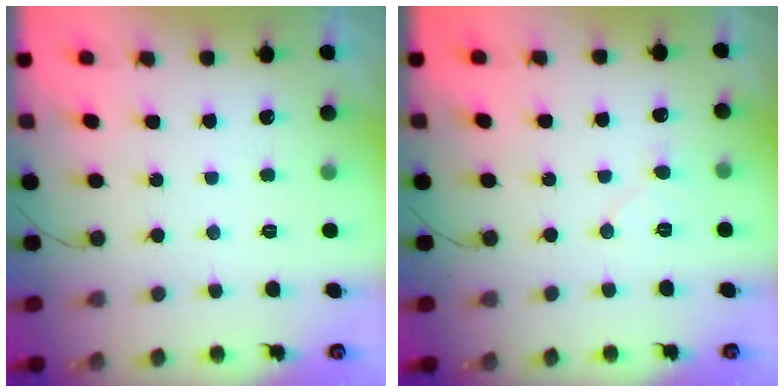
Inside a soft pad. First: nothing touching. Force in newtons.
{"total": 5.8, "press": 5.8, "slide": 0.5}